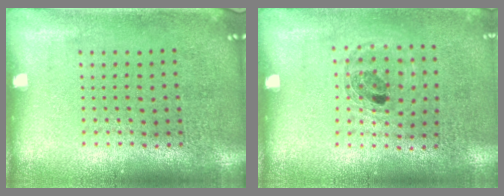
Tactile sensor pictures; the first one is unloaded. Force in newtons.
{"total": 0.9, "press": 0.9, "slide": 0.1}